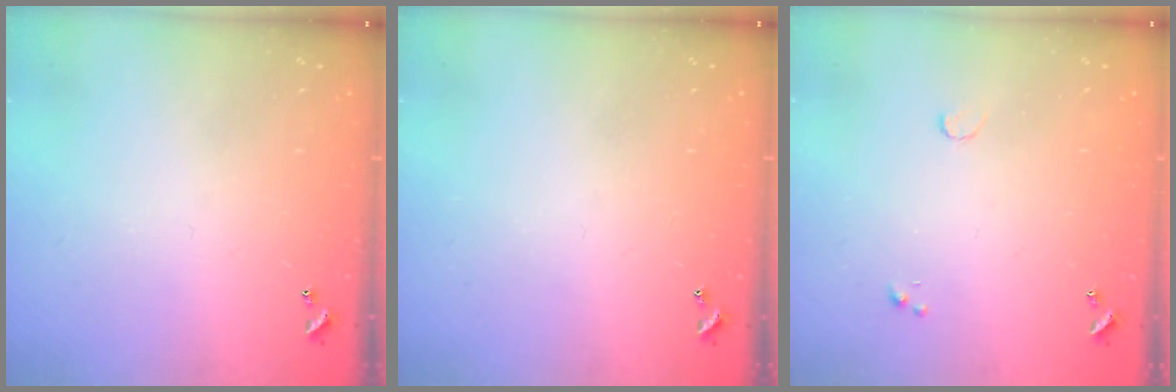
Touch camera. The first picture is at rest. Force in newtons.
{"total": 0.0}
{"total": 0.9, "press": 0.8, "slide": 0.2}